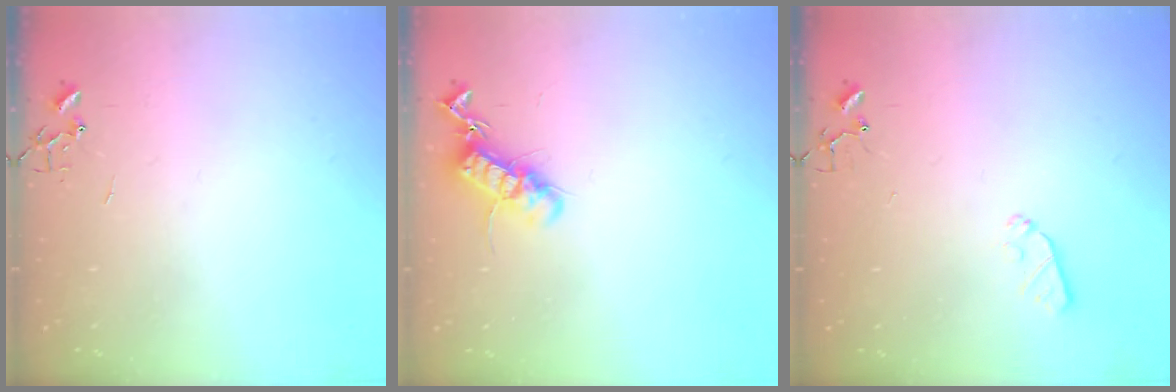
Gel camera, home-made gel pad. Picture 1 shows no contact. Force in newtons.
{"total": 12.9, "press": 12.9, "slide": 0.3}
{"total": 5.2, "press": 5.2, "slide": 0.8}